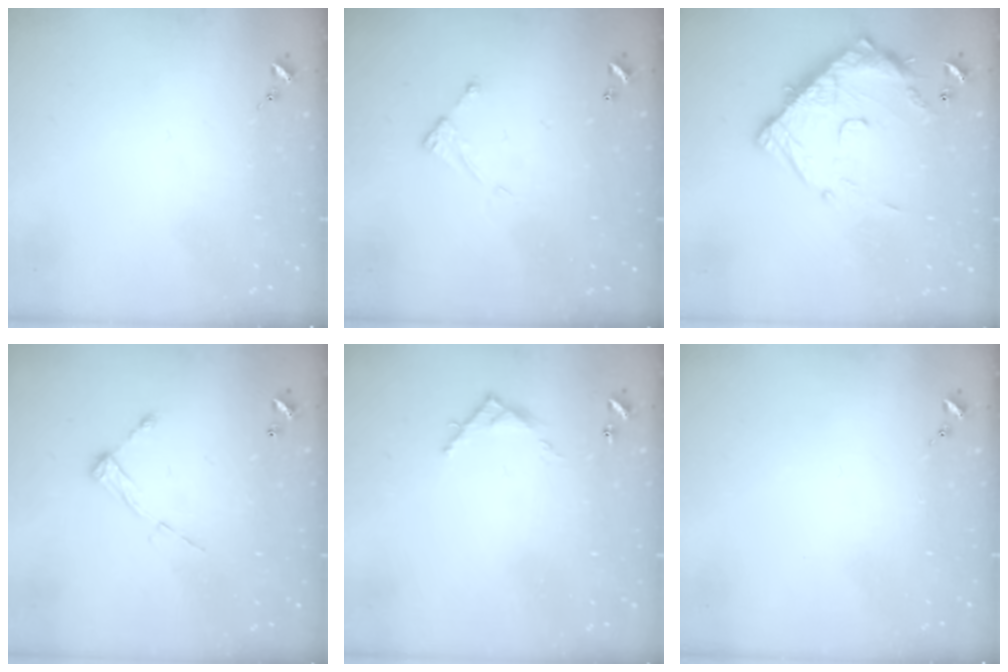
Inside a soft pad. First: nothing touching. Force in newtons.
{"total": 5.0, "press": 5.0, "slide": 0.4}
{"total": 15.4, "press": 15.4, "slide": 1.4}
{"total": 8.2, "press": 8.2, "slide": 0.5}
{"total": 5.5, "press": 5.5, "slide": 0.3}
{"total": 0.0}